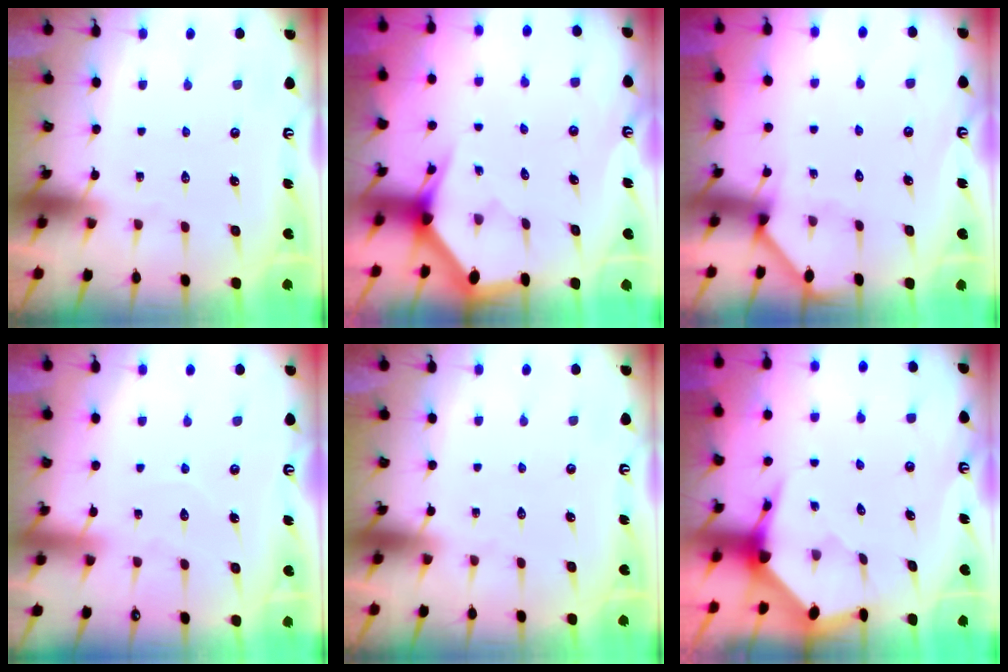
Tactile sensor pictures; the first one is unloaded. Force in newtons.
{"total": 2.9, "press": 2.9, "slide": 0.0}
{"total": 2.2, "press": 2.2, "slide": 0.3}
{"total": 4.2, "press": 4.2, "slide": 0.4}
{"total": 0.0}
{"total": 3.4, "press": 3.4, "slide": 0.4}